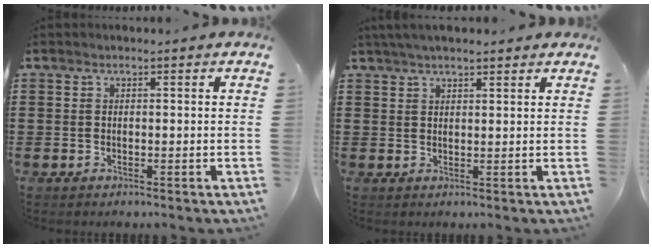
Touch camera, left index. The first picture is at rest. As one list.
[{"total": 2.9, "force": [2.4, 0.5, 1.5], "torque": [-0.034, 0.004, 0.046]}]